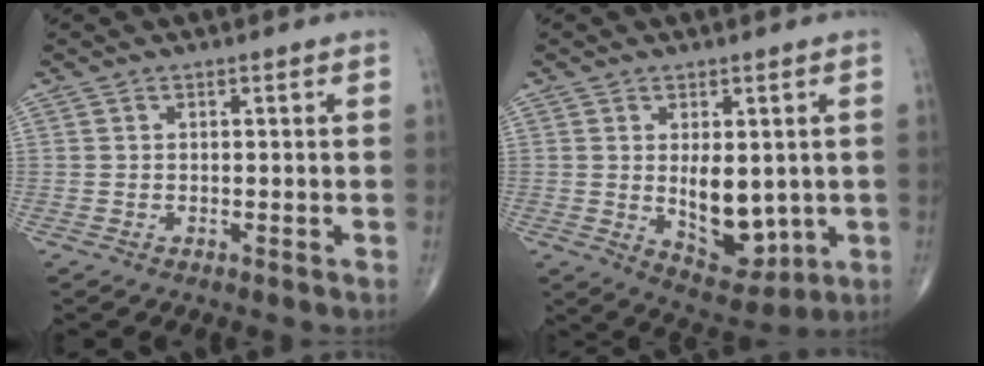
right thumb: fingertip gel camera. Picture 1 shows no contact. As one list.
[{"total": 10.0, "force": [-0.2, 5.6, 8.3], "torque": [-0.085, -0.019, 0.017]}]